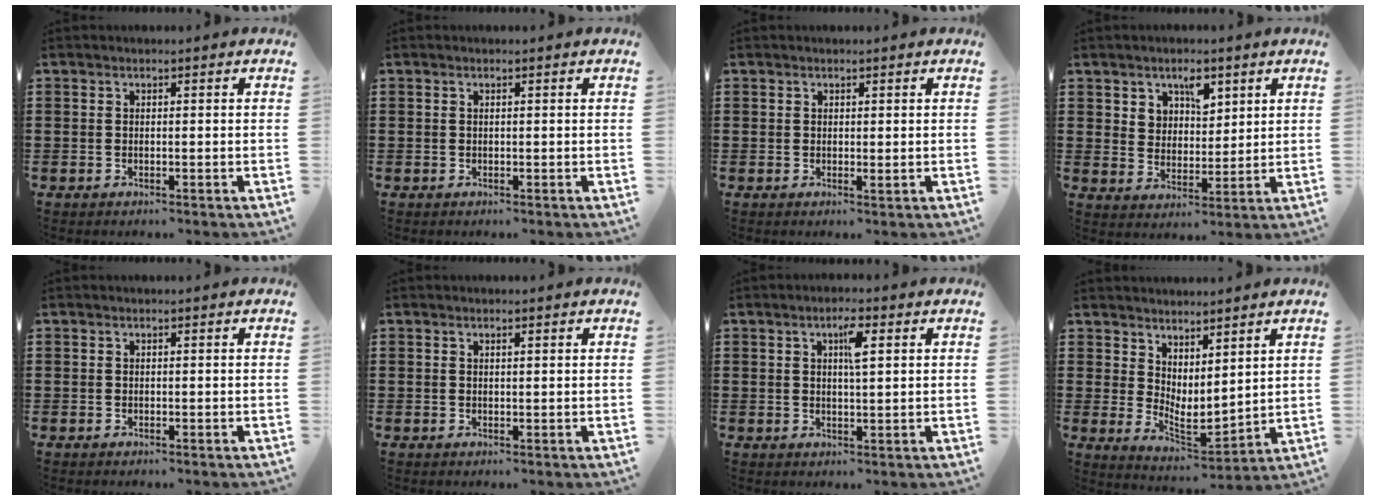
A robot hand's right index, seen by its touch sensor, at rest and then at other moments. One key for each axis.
{"total": 0.0}
{"total": 0.6, "fx": 0.4, "fy": 0.2, "fz": 0.4, "tx": -0.009, "ty": 0.001, "tz": 0.008}
{"total": 4.7, "fx": 3.1, "fy": 3.2, "fz": 1.6, "tx": -0.030, "ty": 0.004, "tz": 0.053}
{"total": 0.0}
{"total": 0.6, "fx": 0.4, "fy": 0.1, "fz": 0.4, "tx": -0.009, "ty": 0.001, "tz": 0.007}
{"total": 3.8, "fx": 1.3, "fy": 0.9, "fz": 3.4, "tx": -0.055, "ty": 0.003, "tz": 0.015}
{"total": 3.9, "fx": 2.5, "fy": 1.7, "fz": 2.5, "tx": -0.058, "ty": -0.021, "tz": 0.047}